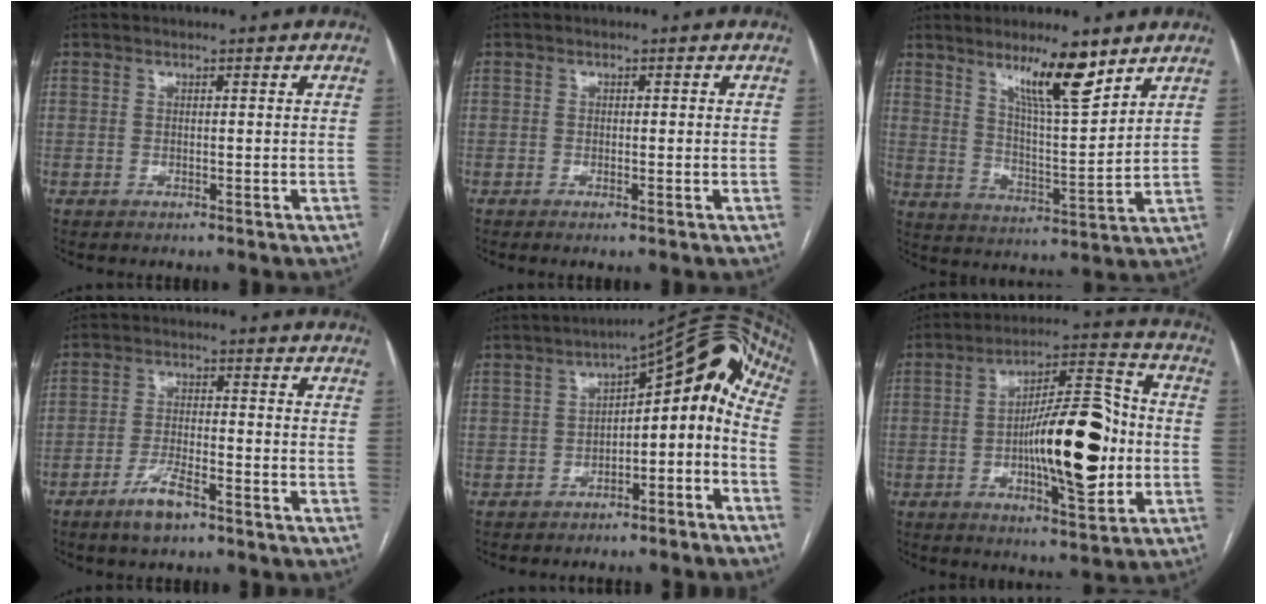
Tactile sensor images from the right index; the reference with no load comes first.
{"total": 1.2, "force": [-0.3, 0.1, 1.1], "torque": [-0.015, 0.000, -0.005]}
{"total": 10.5, "force": [7.2, 1.1, 7.5], "torque": [-0.128, -0.010, 0.127]}
{"total": 5.3, "force": [-3.6, 1.2, 3.7], "torque": [-0.074, -0.002, -0.066]}
{"total": 12.7, "force": [-4.7, 6.3, 10.0], "torque": [-0.116, 0.057, -0.070]}
{"total": 16.9, "force": [-2.1, 4.4, 16.2], "torque": [-0.258, 0.018, -0.028]}